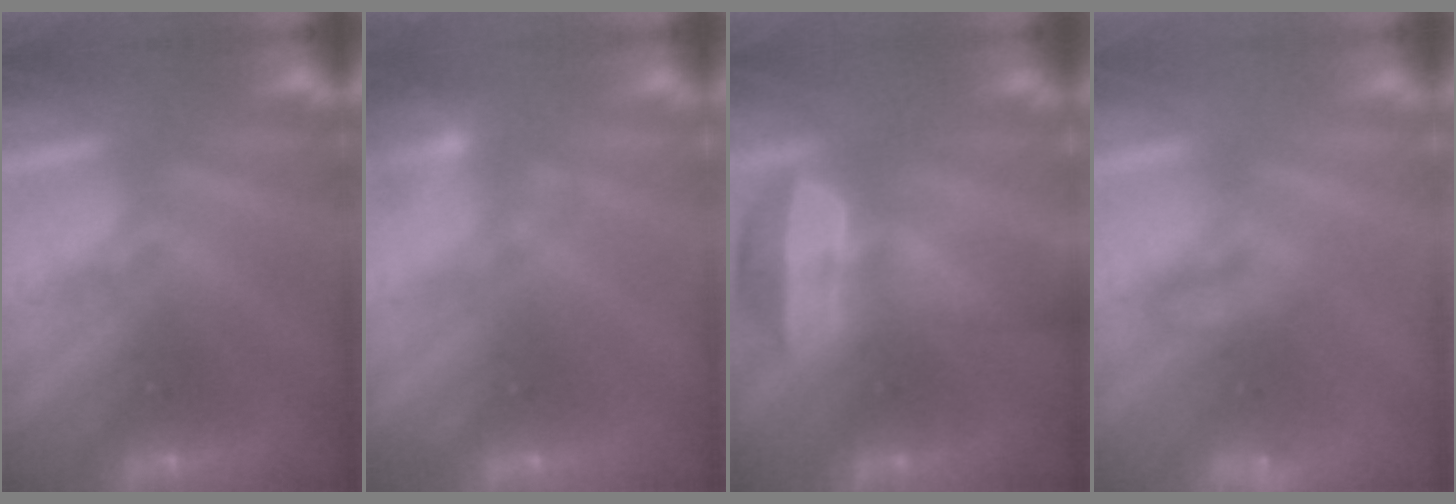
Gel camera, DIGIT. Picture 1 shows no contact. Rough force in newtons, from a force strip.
{"total": 2.4}
{"total": 5.7}
{"total": 2.0}